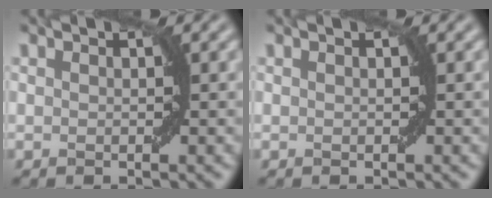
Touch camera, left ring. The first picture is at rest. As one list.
[{"total": 0.0}]